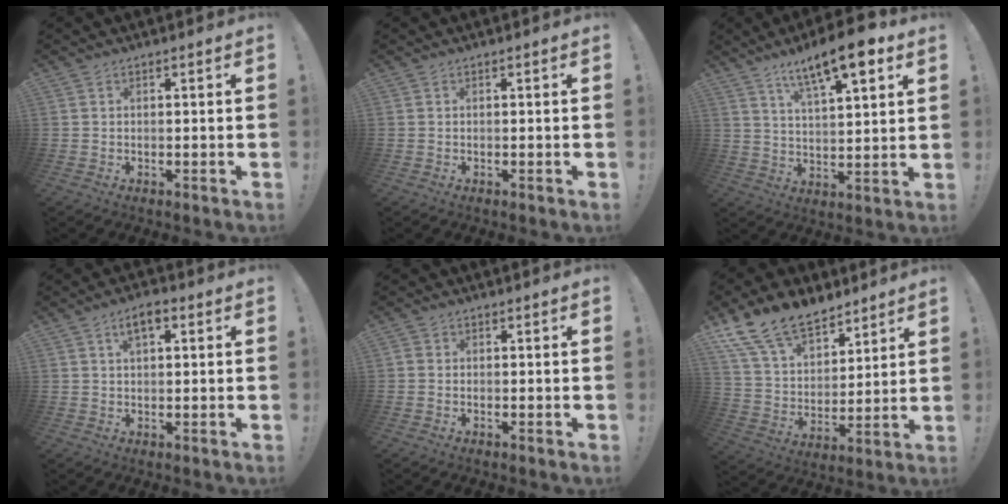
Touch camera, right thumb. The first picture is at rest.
{"total": 0.0}
{"total": 13.8, "force": [8.7, 3.5, 10.1], "torque": [-0.170, -0.039, 0.142]}
{"total": 4.6, "force": [1.7, 2.1, 3.7], "torque": [-0.051, 0.000, 0.025]}
{"total": 0.9, "force": [-0.5, 0.6, 0.3], "torque": [-0.007, 0.003, -0.008]}
{"total": 16.5, "force": [12.4, 8.7, 6.6], "torque": [-0.125, -0.086, 0.234]}